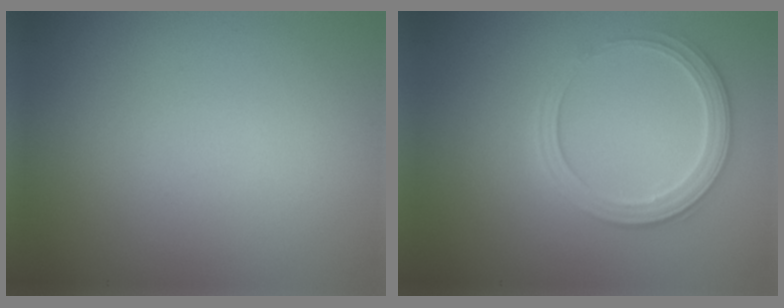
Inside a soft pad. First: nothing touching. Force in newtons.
{"total": 3.0, "press": 2.9, "slide": 0.2}